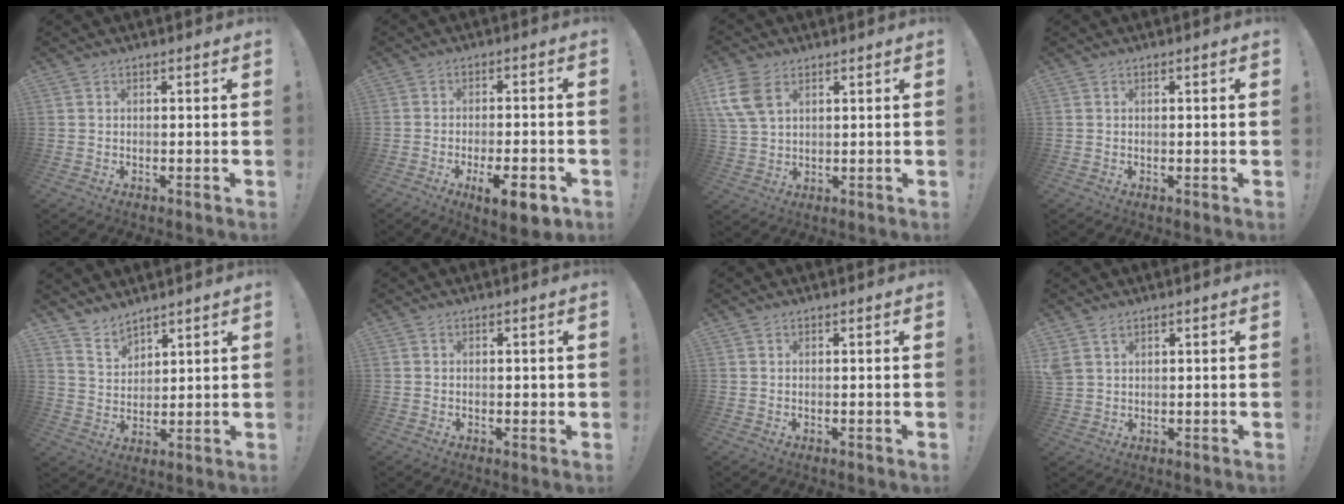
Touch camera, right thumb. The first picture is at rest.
{"total": 9.3, "force": [-4.5, 2.5, 7.7], "torque": [-0.106, 0.016, -0.070]}
{"total": 9.9, "force": [4.4, 6.4, 6.0], "torque": [-0.126, -0.010, 0.087]}
{"total": 0.8, "force": [0.2, -0.1, 0.7], "torque": [-0.014, -0.001, 0.004]}
{"total": 6.4, "force": [5.7, 2.6, 1.3], "torque": [-0.035, -0.041, 0.111]}
{"total": 0.9, "force": [0.0, 0.6, 0.7], "torque": [-0.004, -0.001, -0.001]}
{"total": 0.0}
{"total": 3.1, "force": [2.0, 1.8, 1.6], "torque": [-0.026, -0.008, 0.039]}